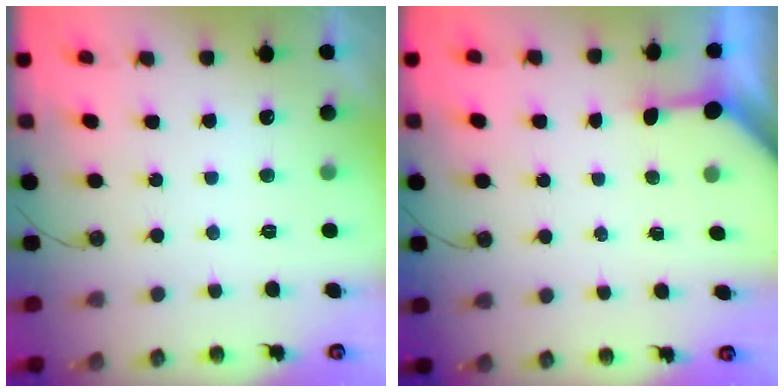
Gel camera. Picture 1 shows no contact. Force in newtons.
{"total": 2.9, "press": 2.8, "slide": 0.3}